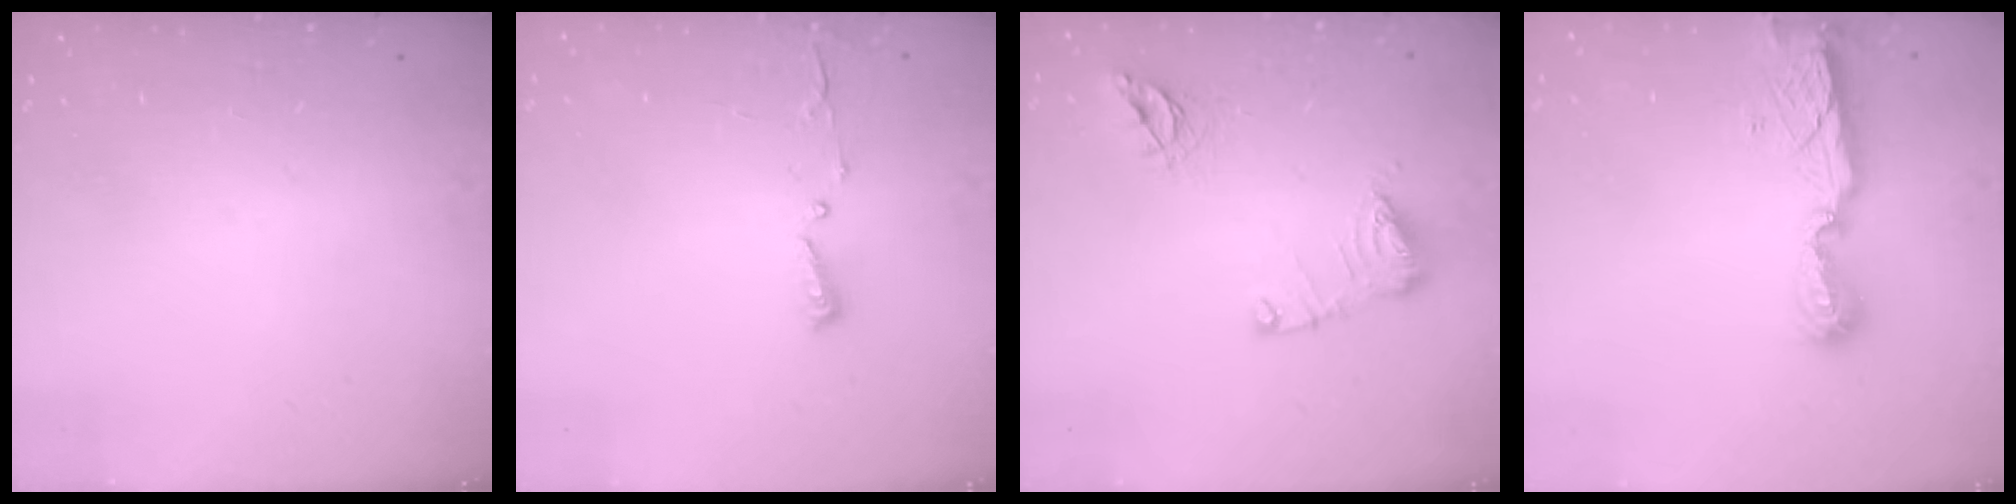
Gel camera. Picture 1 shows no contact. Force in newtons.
{"total": 3.9, "press": 3.9, "slide": 0.3}
{"total": 11.2, "press": 11.1, "slide": 1.4}
{"total": 8.5, "press": 8.5, "slide": 0.3}